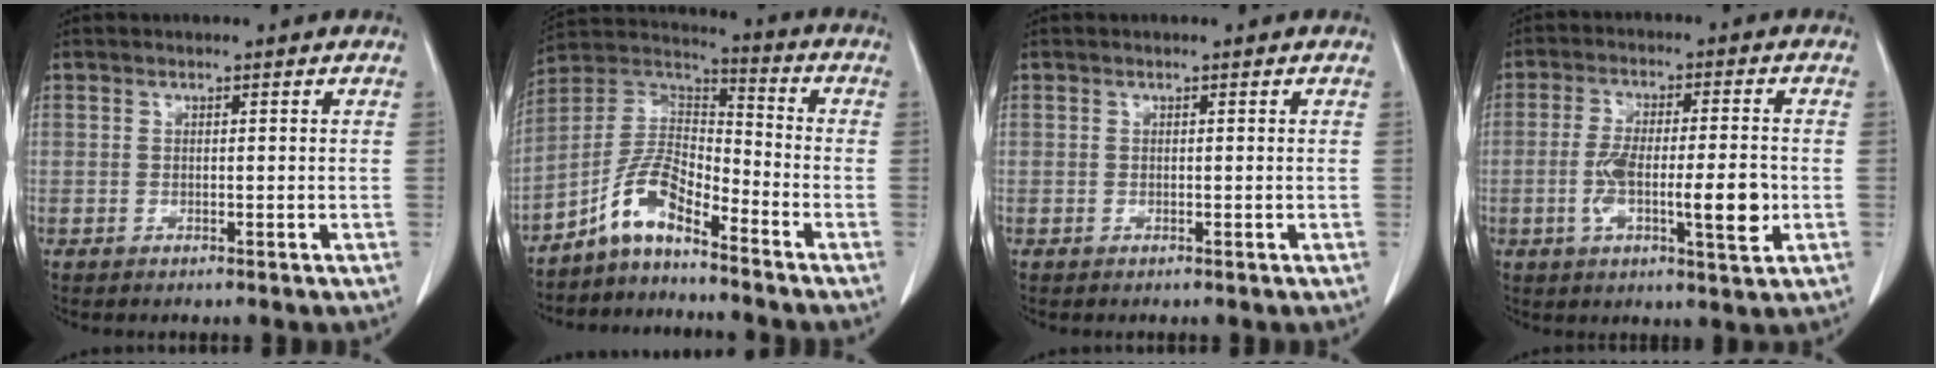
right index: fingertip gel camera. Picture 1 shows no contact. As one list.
[{"total": 8.7, "force": [-6.3, 2.8, 5.3], "torque": [-0.116, 0.028, -0.126]}, {"total": 0.0}, {"total": 10.4, "force": [-2.1, 2.0, 10.0], "torque": [-0.172, 0.002, -0.031]}]